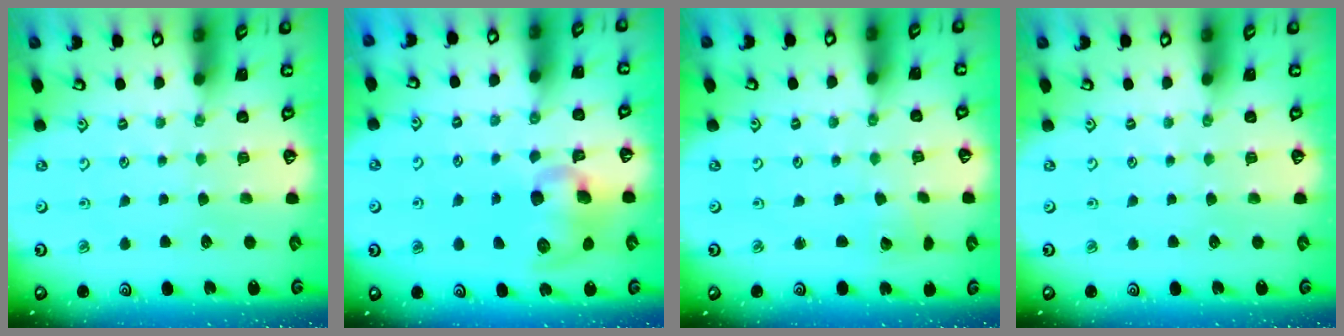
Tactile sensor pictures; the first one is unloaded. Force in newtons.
{"total": 10.8, "press": 10.6, "slide": 1.8}
{"total": 2.4, "press": 2.4, "slide": 0.2}
{"total": 0.0}